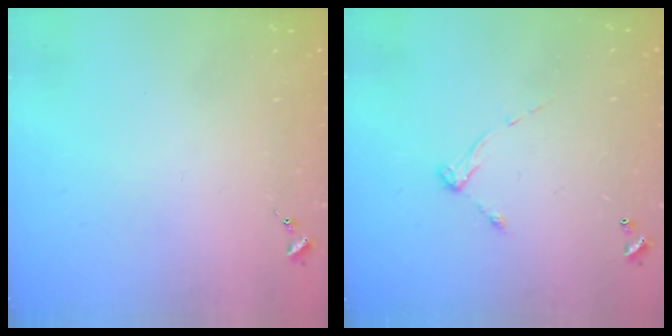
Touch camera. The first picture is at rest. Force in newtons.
{"total": 6.9, "press": 6.9, "slide": 0.5}